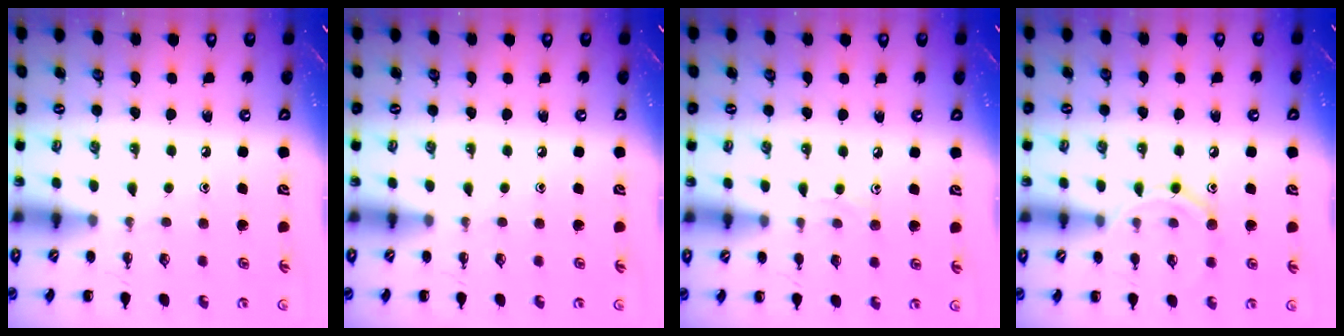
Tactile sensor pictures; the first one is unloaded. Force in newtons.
{"total": 0.0}
{"total": 4.0, "press": 3.7, "slide": 1.4}
{"total": 8.9, "press": 8.9, "slide": 1.1}